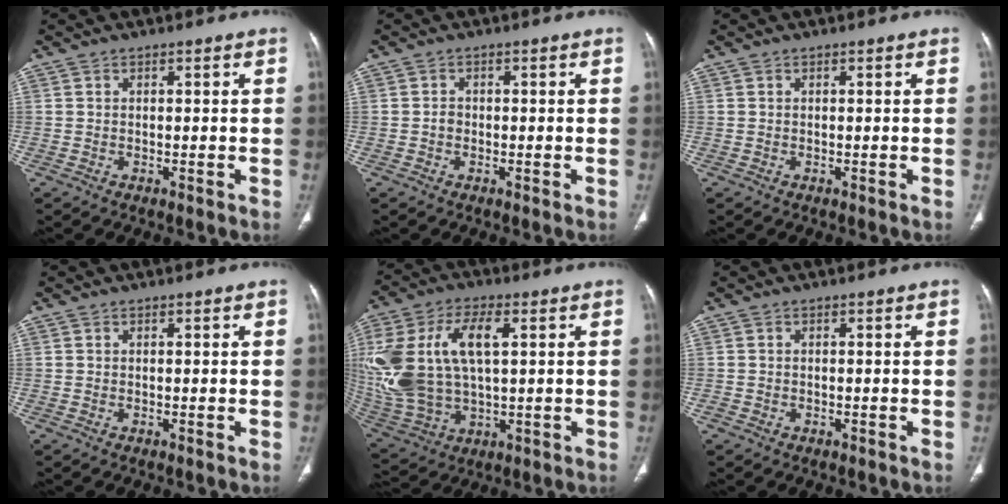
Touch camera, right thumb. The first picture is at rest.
{"total": 1.2, "force": [-0.3, 1.0, 0.5], "torque": [-0.004, 0.005, -0.008]}
{"total": 0.0}
{"total": 0.0}
{"total": 21.7, "force": [4.0, 11.7, 17.8], "torque": [-0.392, 0.003, 0.082]}
{"total": 0.6, "force": [-0.3, 0.5, 0.1], "torque": [-0.004, 0.003, -0.007]}